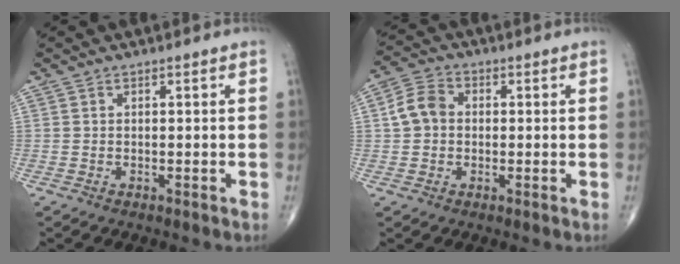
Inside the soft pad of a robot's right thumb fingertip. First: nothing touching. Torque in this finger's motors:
{"motor_torque": [-0.06, 0.11, 0.14, -0.01, 0.08]}